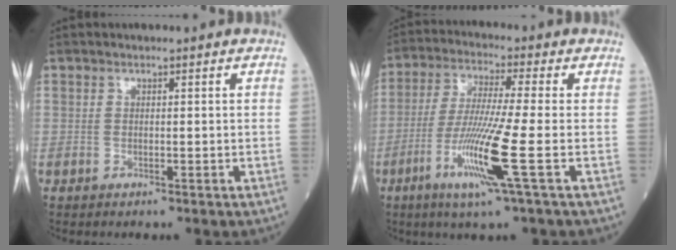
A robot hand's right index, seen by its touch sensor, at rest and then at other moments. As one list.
[{"total": 11.2, "force": [-3.9, -1.5, 10.4], "torque": [-0.209, -0.025, -0.078]}]